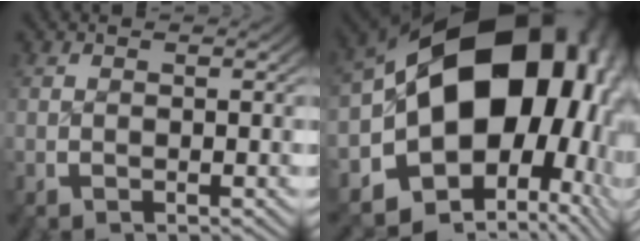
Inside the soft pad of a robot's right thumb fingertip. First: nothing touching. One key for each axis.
{"total": 24.9, "fx": 0.4, "fy": 16.9, "fz": 18.3, "tx": -0.308, "ty": -0.031, "tz": 0.008}